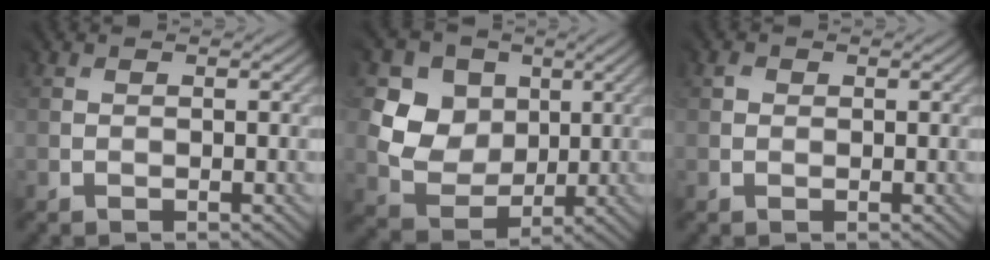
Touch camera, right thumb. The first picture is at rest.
{"total": 7.0, "force": [2.5, 6.2, 2.1], "torque": [-0.076, -0.008, 0.039]}
{"total": 0.9, "force": [0.4, 0.7, -0.4], "torque": [0.010, -0.004, 0.004]}